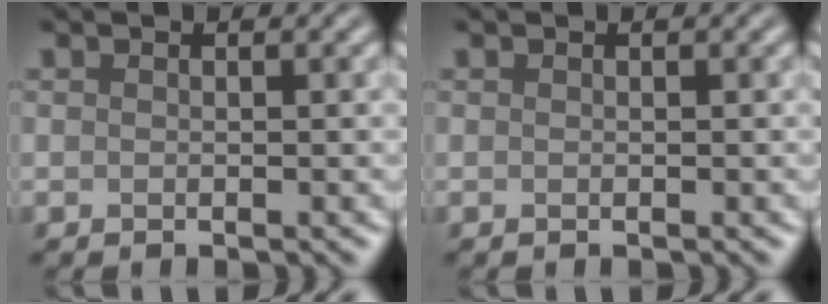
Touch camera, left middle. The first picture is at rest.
{"total": 0.0}